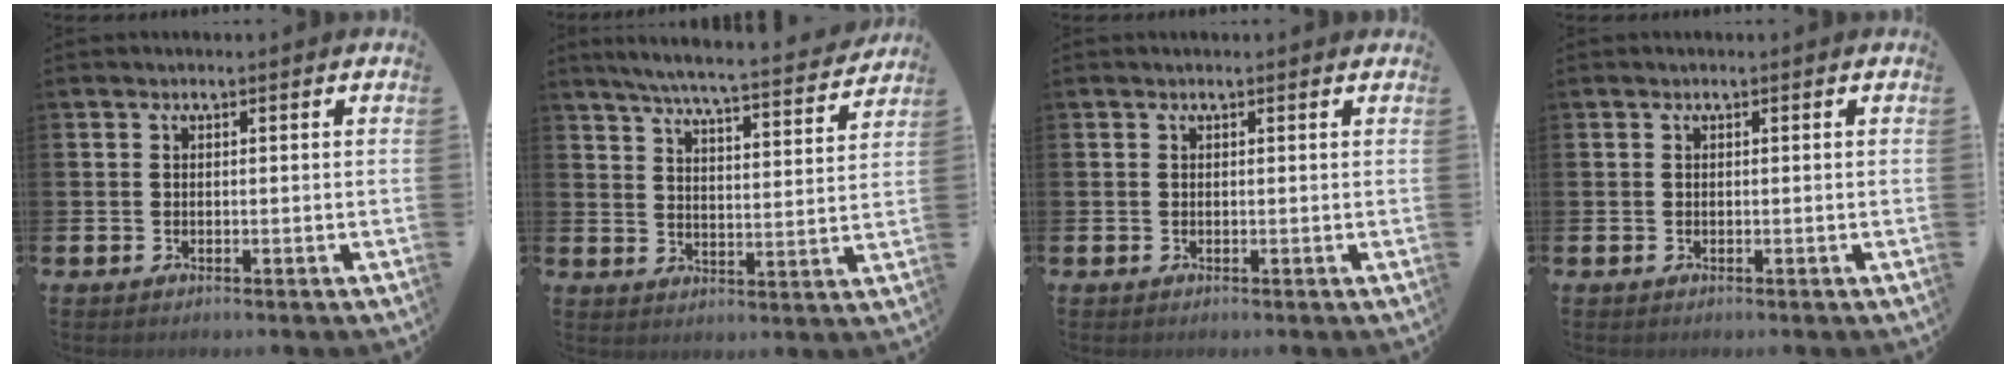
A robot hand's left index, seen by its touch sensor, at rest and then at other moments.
{"total": 6.7, "force": [6.2, 0.0, 2.4], "torque": [-0.059, -0.047, 0.104]}
{"total": 0.0}
{"total": 0.0}